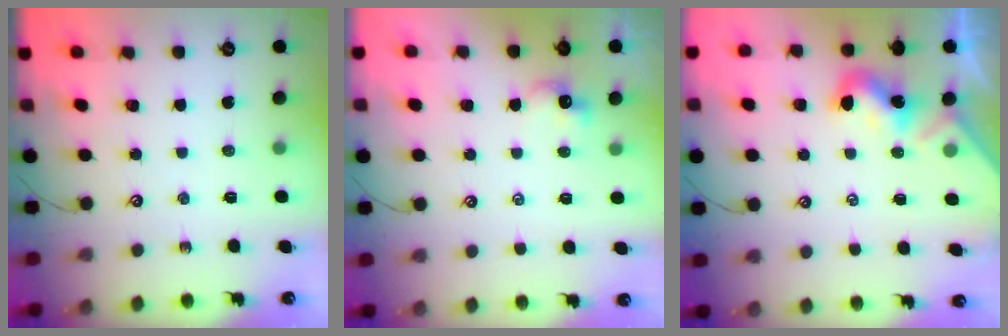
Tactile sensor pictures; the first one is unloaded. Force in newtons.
{"total": 2.1, "press": 2.1, "slide": 0.3}
{"total": 1.8, "press": 1.8, "slide": 0.5}